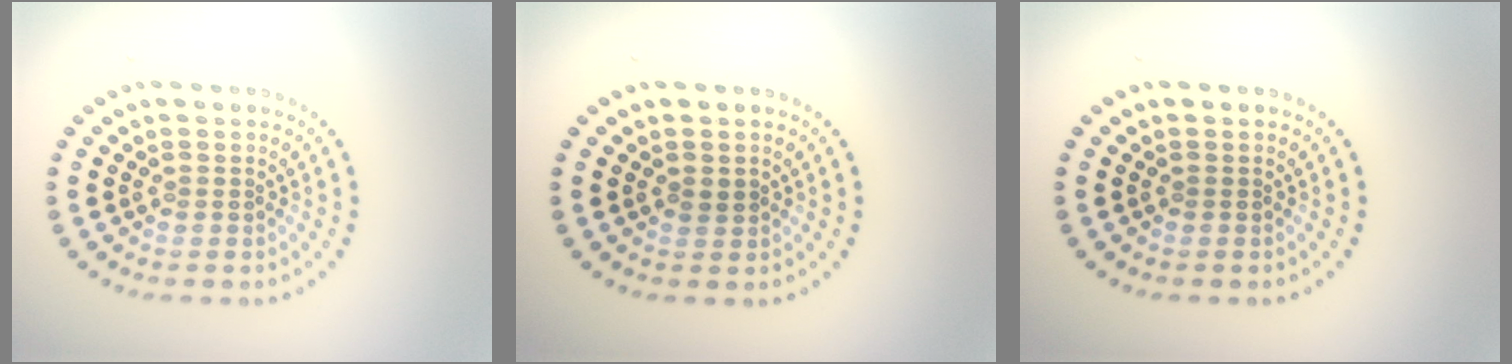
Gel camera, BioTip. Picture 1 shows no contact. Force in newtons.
{"total": 0.8, "press": 0.7, "slide": 0.1}
{"total": 0.0}